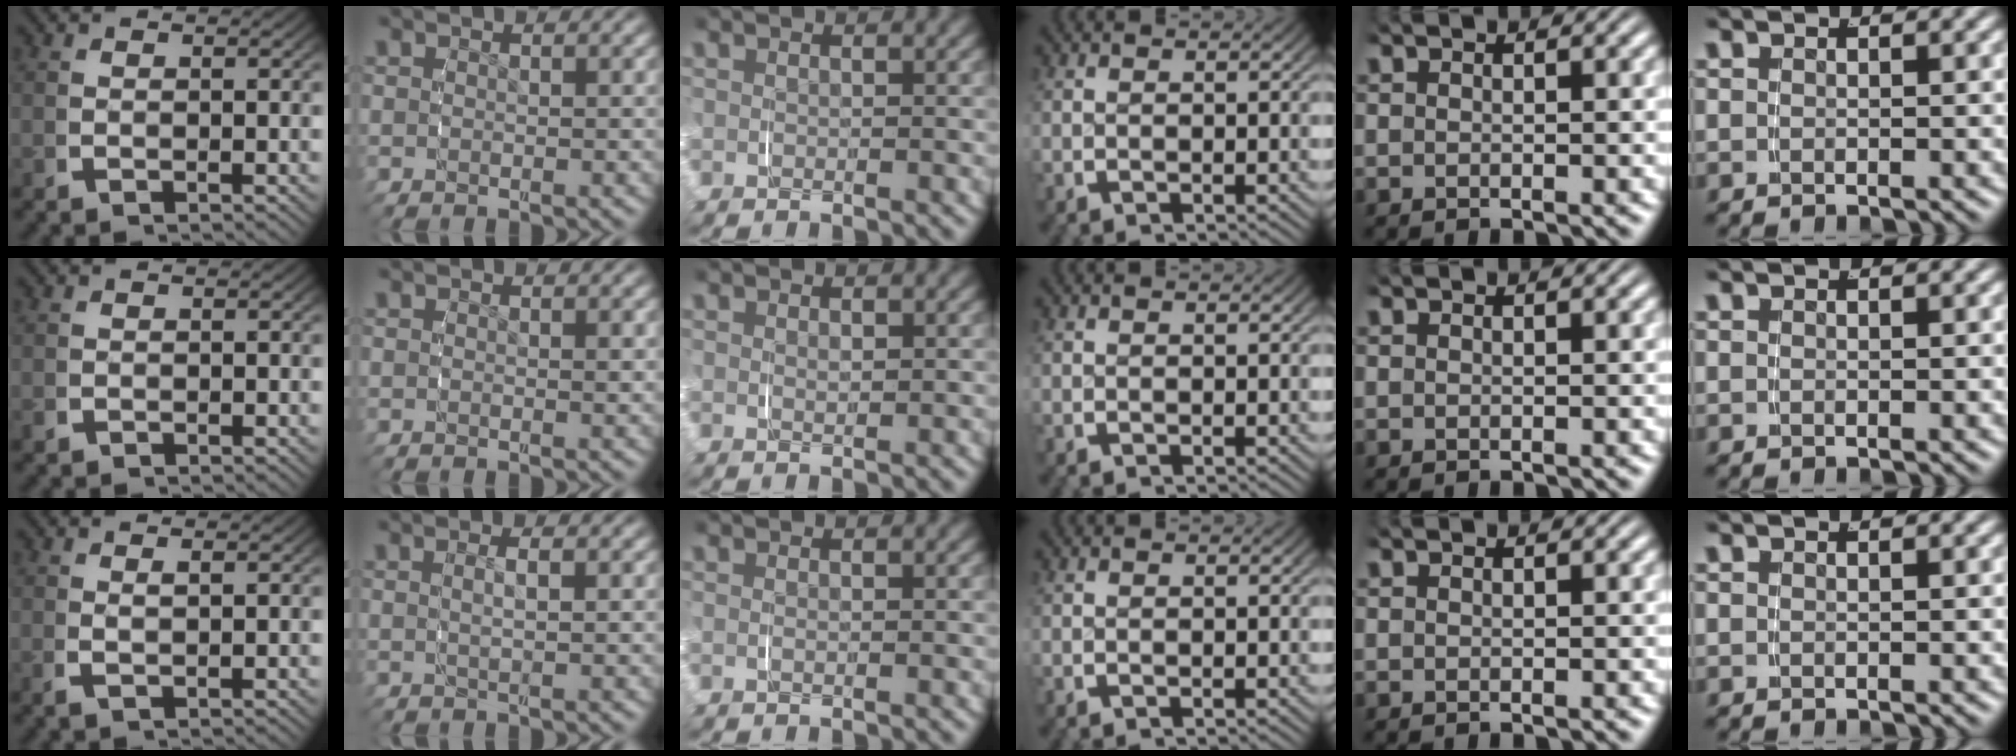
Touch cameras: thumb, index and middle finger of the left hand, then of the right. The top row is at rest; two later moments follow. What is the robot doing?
{"motion": "grasp_and_lifting", "object": "pen bag"}